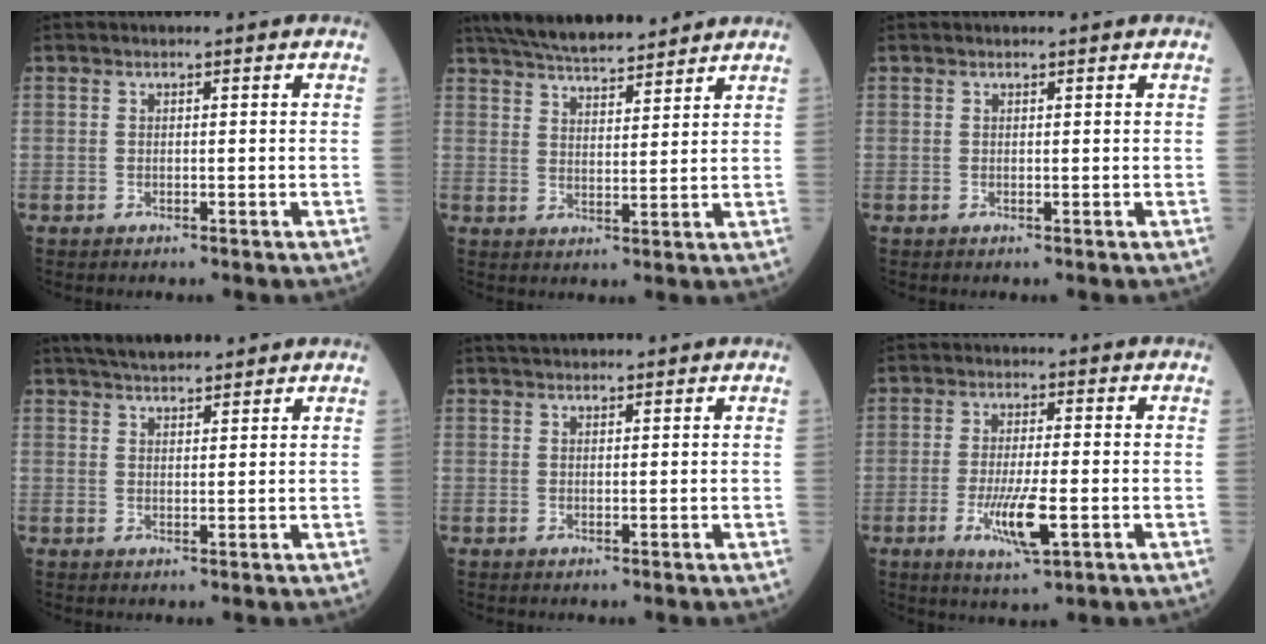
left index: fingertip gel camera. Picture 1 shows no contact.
{"total": 12.3, "force": [11.0, 2.0, 5.0], "torque": [-0.088, 0.019, 0.178]}
{"total": 0.0}
{"total": 7.5, "force": [6.7, 1.3, 3.0], "torque": [-0.049, 0.028, 0.107]}
{"total": 4.1, "force": [3.7, 0.8, 1.5], "torque": [-0.017, 0.035, 0.058]}
{"total": 6.9, "force": [-2.2, 1.0, 6.4], "torque": [-0.128, -0.015, -0.035]}